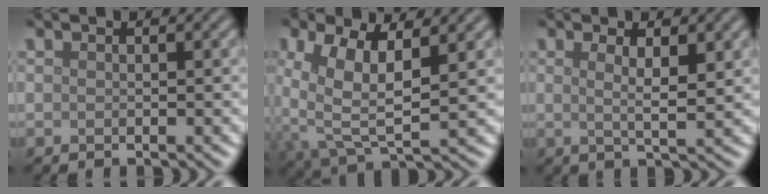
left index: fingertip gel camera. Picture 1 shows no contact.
{"total": 7.1, "force": [1.3, 3.1, 6.2], "torque": [-0.132, 0.002, 0.020]}
{"total": 2.9, "force": [0.9, 0.7, 2.7], "torque": [-0.044, -0.004, 0.013]}